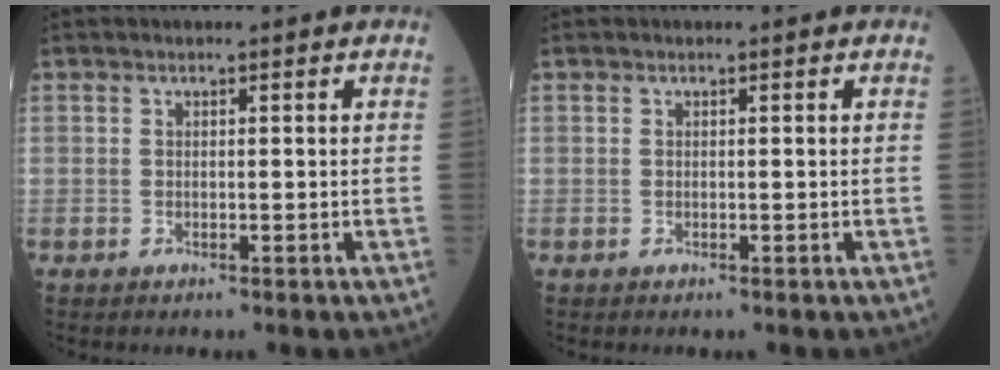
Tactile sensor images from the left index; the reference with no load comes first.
{"total": 0.0}